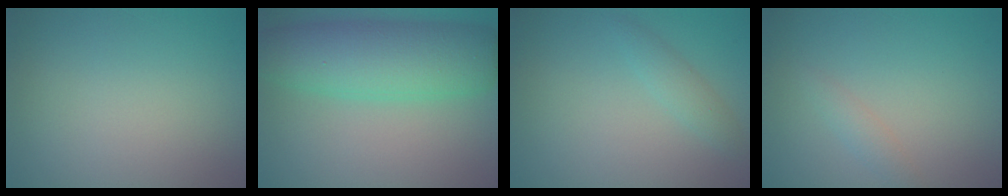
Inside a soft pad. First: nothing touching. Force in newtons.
{"total": 8.1, "press": 8.1, "slide": 0.2}
{"total": 1.5, "press": 1.4, "slide": 0.1}
{"total": 1.2, "press": 1.2, "slide": 0.1}